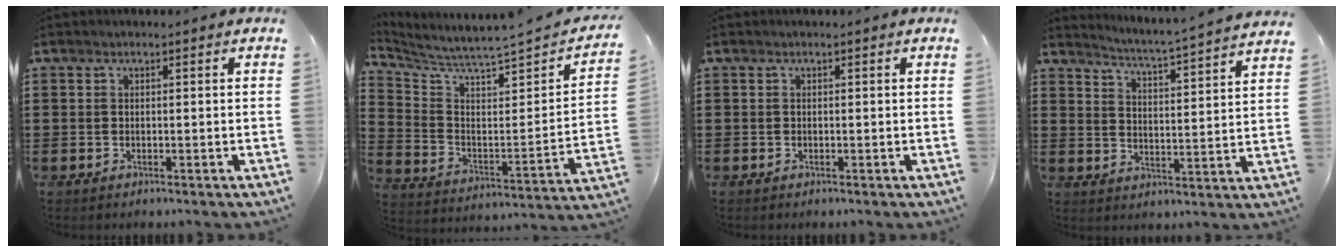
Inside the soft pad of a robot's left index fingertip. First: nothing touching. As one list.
[{"total": 3.9, "force": [3.5, -0.2, 1.7], "torque": [-0.055, -0.048, 0.048]}, {"total": 0.0}, {"total": 3.8, "force": [3.6, -1.2, 0.5], "torque": [-0.030, -0.041, 0.052]}]